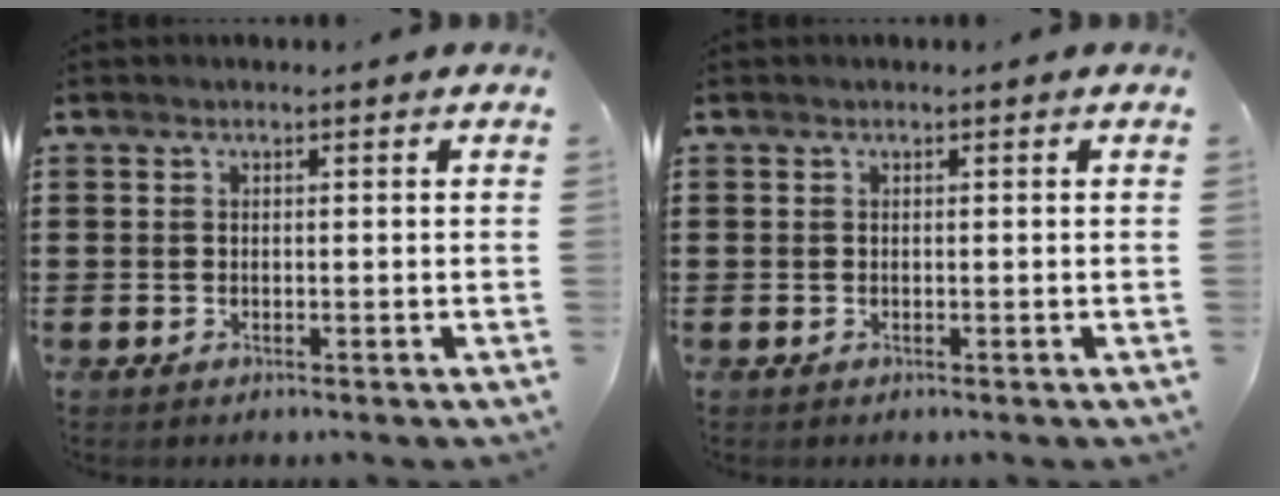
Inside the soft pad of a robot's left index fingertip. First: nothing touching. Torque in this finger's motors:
{"motor_torque": [0.00, 0.00, -0.01, -0.01]}